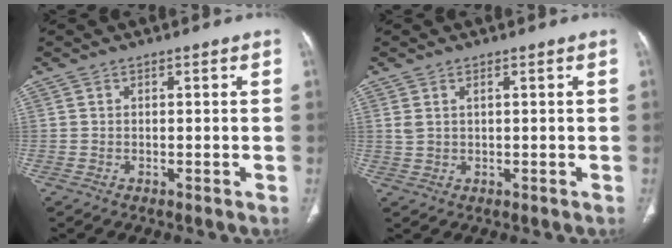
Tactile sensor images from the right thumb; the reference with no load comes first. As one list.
[{"total": 2.1, "force": [0.8, 1.0, 1.6], "torque": [-0.042, 0.008, 0.024]}]